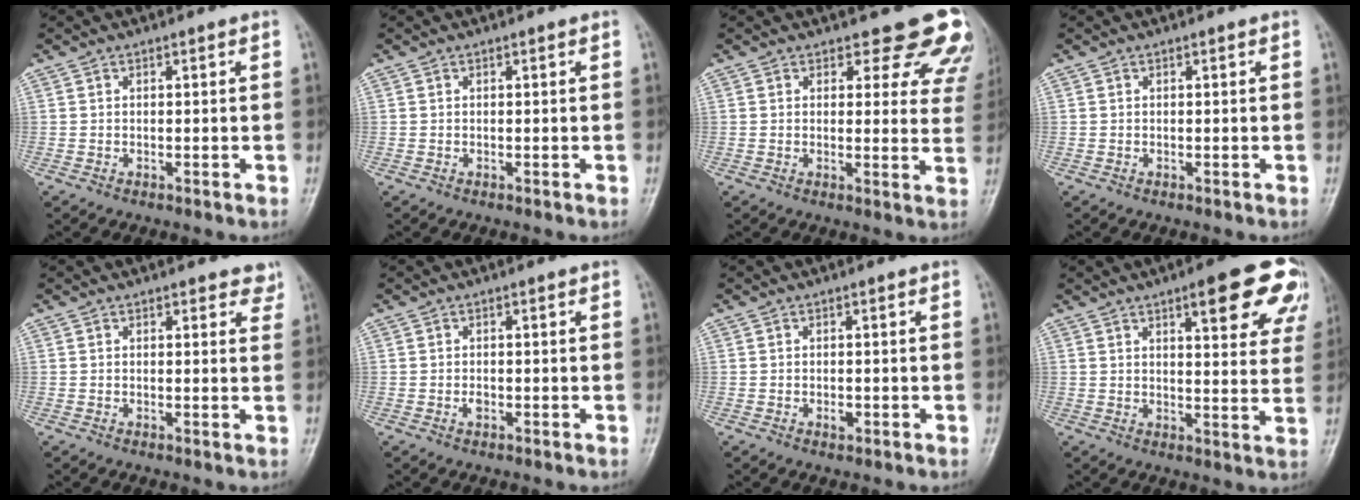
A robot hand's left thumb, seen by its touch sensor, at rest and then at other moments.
{"total": 0.0}
{"total": 11.4, "force": [10.0, 4.6, 2.9], "torque": [0.024, -0.062, 0.085]}
{"total": 0.0}
{"total": 3.3, "force": [2.6, 1.5, 1.3], "torque": [0.014, -0.011, 0.022]}
{"total": 1.1, "force": [-0.3, 0.7, 0.8], "torque": [-0.009, 0.000, -0.006]}
{"total": 1.3, "force": [-0.4, 0.8, 0.9], "torque": [-0.011, -0.001, -0.006]}
{"total": 14.8, "force": [7.9, 4.4, 11.7], "torque": [-0.109, -0.031, 0.093]}